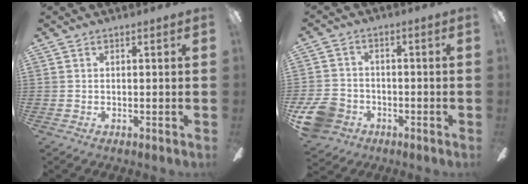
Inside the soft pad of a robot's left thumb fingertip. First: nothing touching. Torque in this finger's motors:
{"motor_torque": [-0.41, 1.24, 0.33, -0.37, 0.02]}